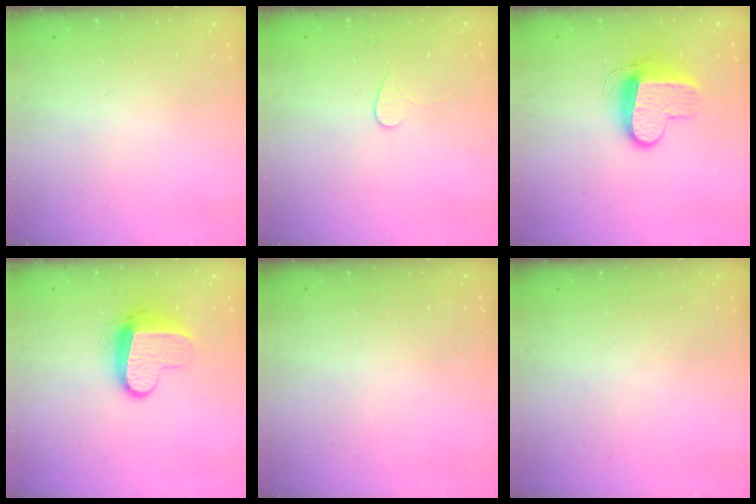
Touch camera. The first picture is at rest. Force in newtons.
{"total": 3.8, "press": 3.8, "slide": 0.4}
{"total": 9.4, "press": 9.3, "slide": 1.3}
{"total": 10.3, "press": 10.3, "slide": 1.1}
{"total": 0.0}
{"total": 0.0}